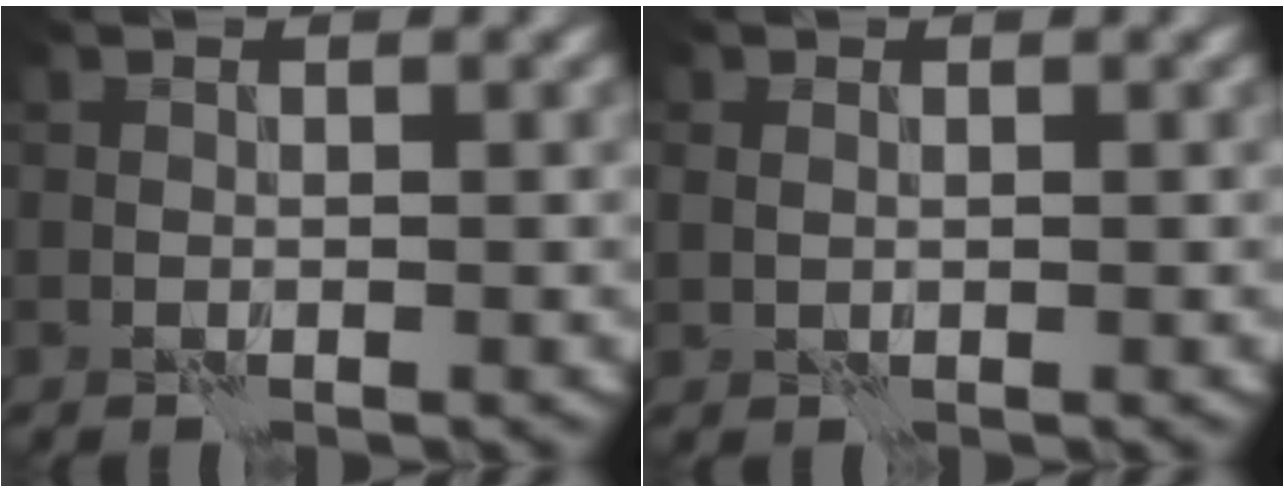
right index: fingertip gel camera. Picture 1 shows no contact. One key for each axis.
{"total": 0.8, "fx": 0.3, "fy": 0.6, "fz": 0.3, "tx": -0.008, "ty": 0.002, "tz": 0.009}